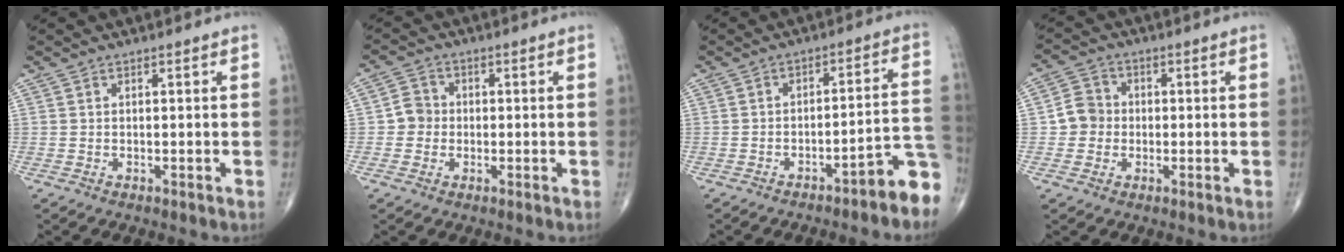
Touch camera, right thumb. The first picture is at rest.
{"total": 3.7, "force": [-0.5, 3.5, 1.2], "torque": [0.001, 0.008, -0.016]}
{"total": 8.6, "force": [-5.4, 1.6, 6.5], "torque": [-0.053, 0.068, -0.073]}
{"total": 5.1, "force": [-0.5, 4.8, 1.7], "torque": [-0.008, 0.012, -0.018]}